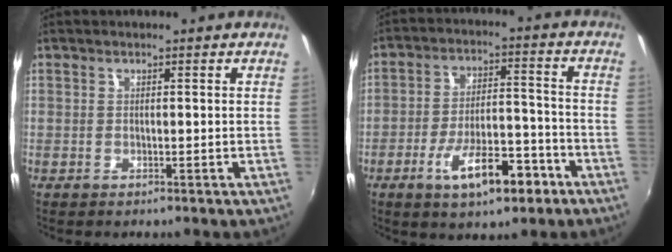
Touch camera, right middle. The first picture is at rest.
{"total": 12.1, "force": [-6.6, 4.5, 9.1], "torque": [-0.162, 0.004, -0.098]}